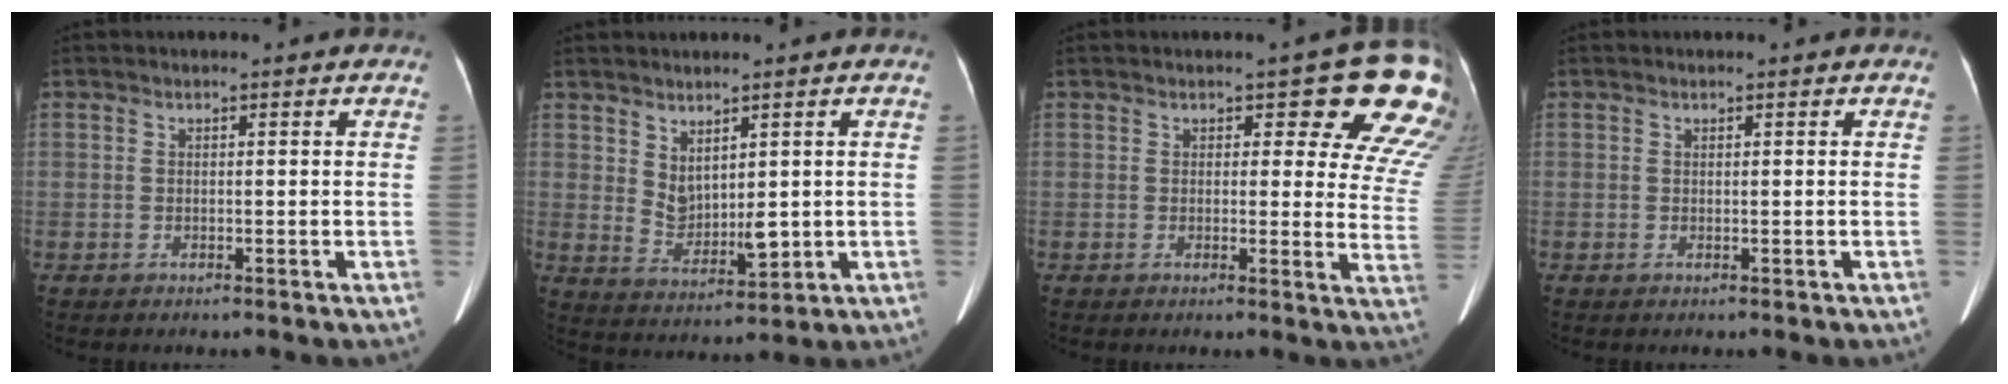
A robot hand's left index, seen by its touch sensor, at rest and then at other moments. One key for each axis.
{"total": 5.0, "fx": 1.4, "fy": 2.7, "fz": 4.0, "tx": -0.081, "ty": -0.004, "tz": 0.044}
{"total": 11.7, "fx": 8.3, "fy": 4.4, "fz": 7.0, "tx": -0.046, "ty": -0.032, "tz": 0.059}
{"total": 0.0}